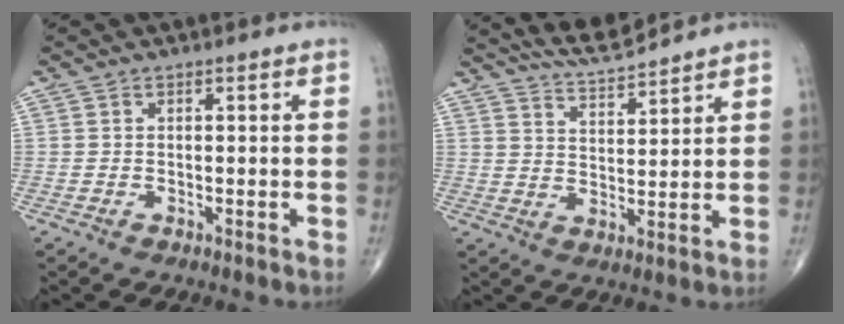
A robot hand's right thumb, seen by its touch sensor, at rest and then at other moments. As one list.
[{"total": 7.2, "force": [7.0, 0.2, 1.6], "torque": [-0.028, -0.037, 0.133]}]